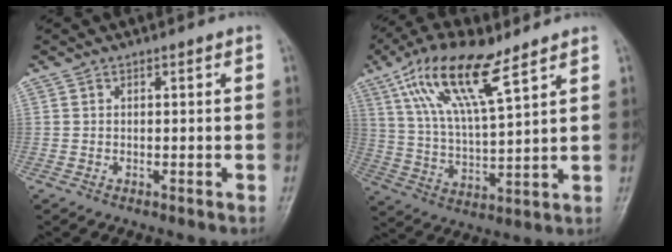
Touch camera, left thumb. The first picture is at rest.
{"total": 15.0, "force": [8.6, 4.3, 11.5], "torque": [-0.215, -0.022, 0.167]}